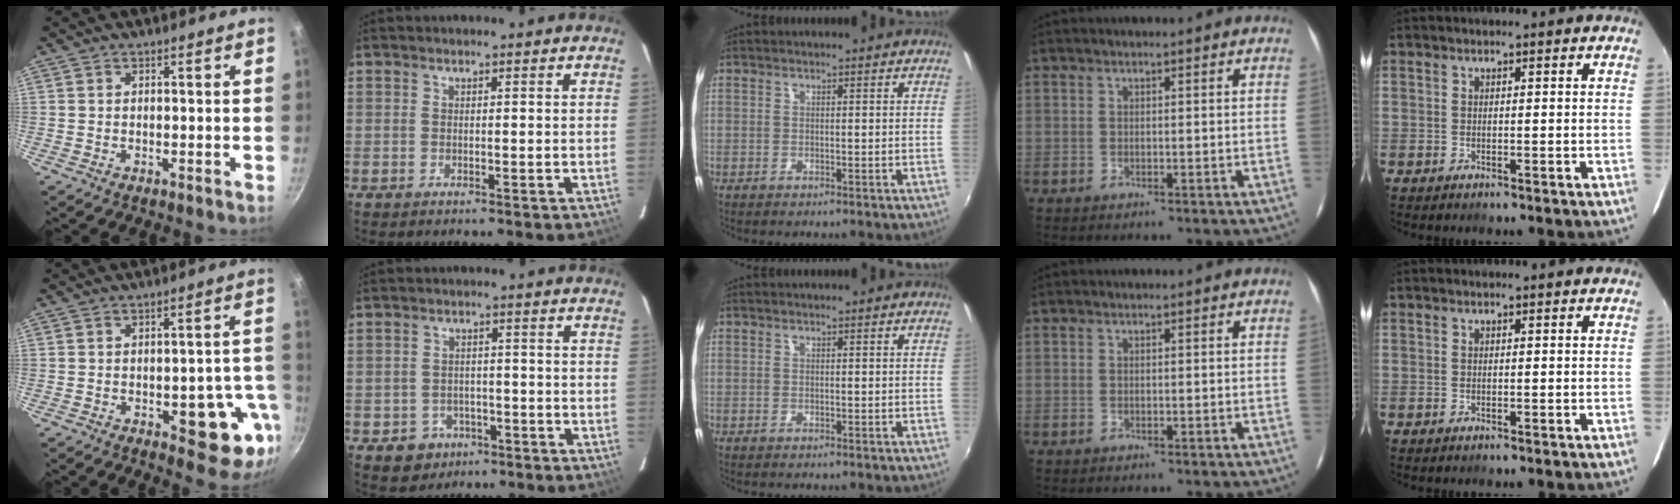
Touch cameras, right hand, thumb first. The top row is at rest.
{"thumb": {"total": 12.0, "force": [-4.1, 5.5, 9.8], "torque": [-0.064, 0.018, -0.051]}, "index": {"total": 6.2, "force": [-3.1, 5.2, 1.1], "torque": [-0.037, 0.019, -0.031]}}